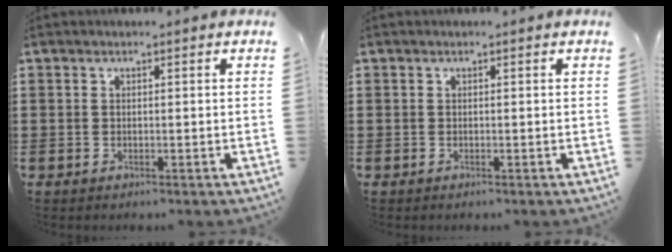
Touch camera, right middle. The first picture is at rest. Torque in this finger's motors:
{"motor_torque": [-0.65, -0.52, -0.01, -0.01]}